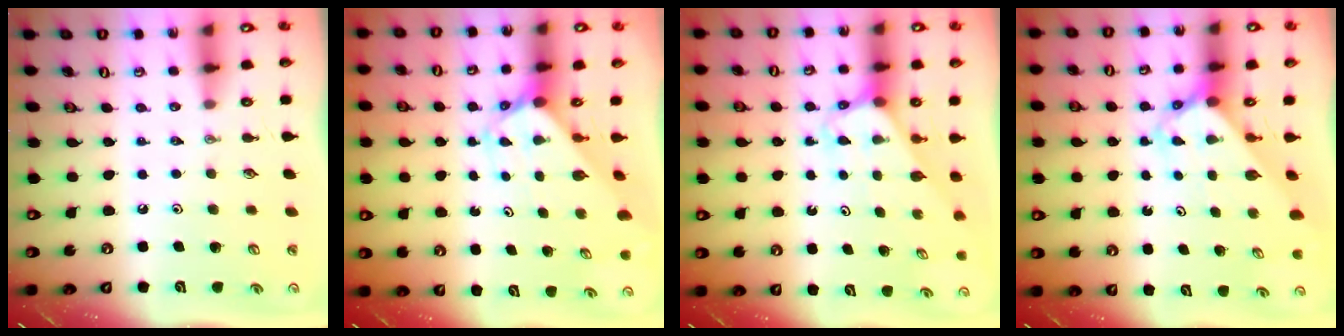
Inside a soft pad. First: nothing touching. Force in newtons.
{"total": 2.3, "press": 2.3, "slide": 0.2}
{"total": 3.1, "press": 3.1, "slide": 0.2}
{"total": 2.8, "press": 2.8, "slide": 0.1}